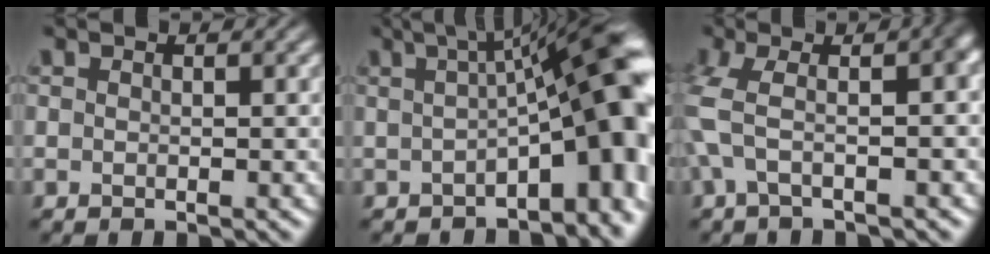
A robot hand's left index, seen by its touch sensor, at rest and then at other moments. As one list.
[{"total": 12.5, "force": [-0.7, 4.4, 11.7], "torque": [-0.120, 0.012, -0.006]}, {"total": 7.1, "force": [-0.4, 2.2, 6.8], "torque": [-0.127, 0.006, -0.017]}]